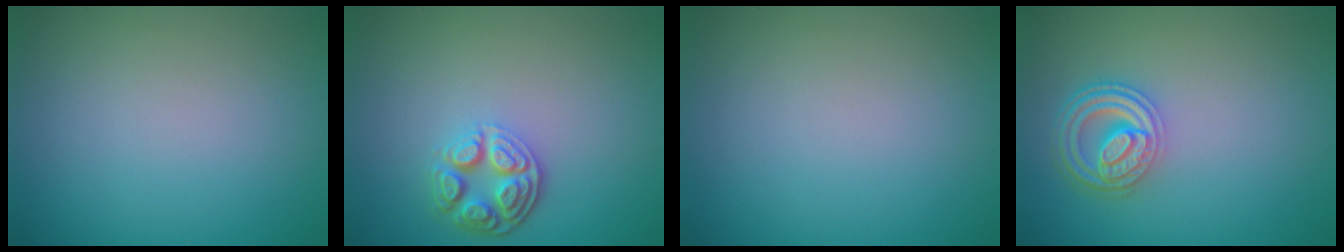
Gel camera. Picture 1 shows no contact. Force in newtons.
{"total": 3.9, "press": 3.1, "slide": 2.4}
{"total": 0.0}
{"total": 4.5, "press": 3.6, "slide": 2.7}